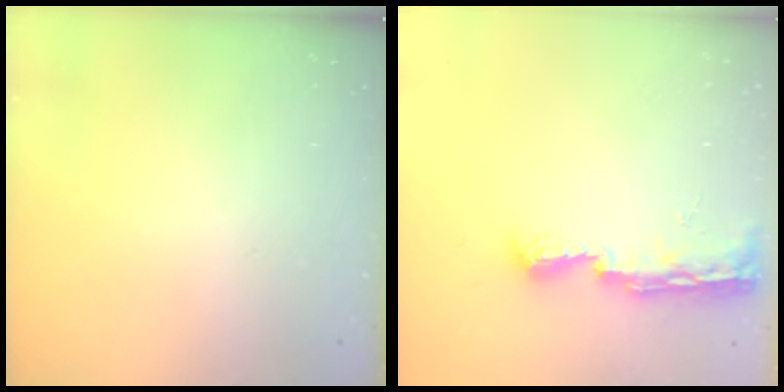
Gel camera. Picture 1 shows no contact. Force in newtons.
{"total": 9.3, "press": 9.3, "slide": 0.5}